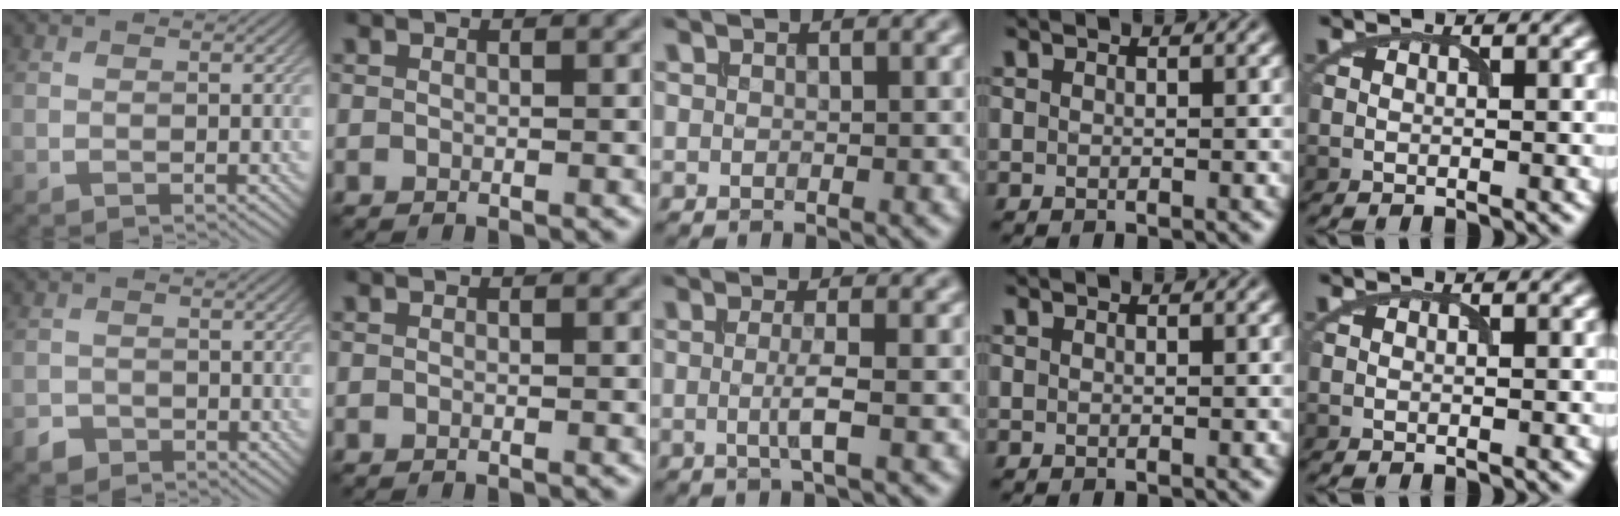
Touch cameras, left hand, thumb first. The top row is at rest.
{"thumb": {"total": 2.1, "force": [-1.6, 1.2, 0.4], "torque": [-0.005, 0.002, -0.036]}, "middle": {"total": 2.2, "force": [-0.2, 0.3, 2.1], "torque": [-0.042, -0.008, -0.008]}}